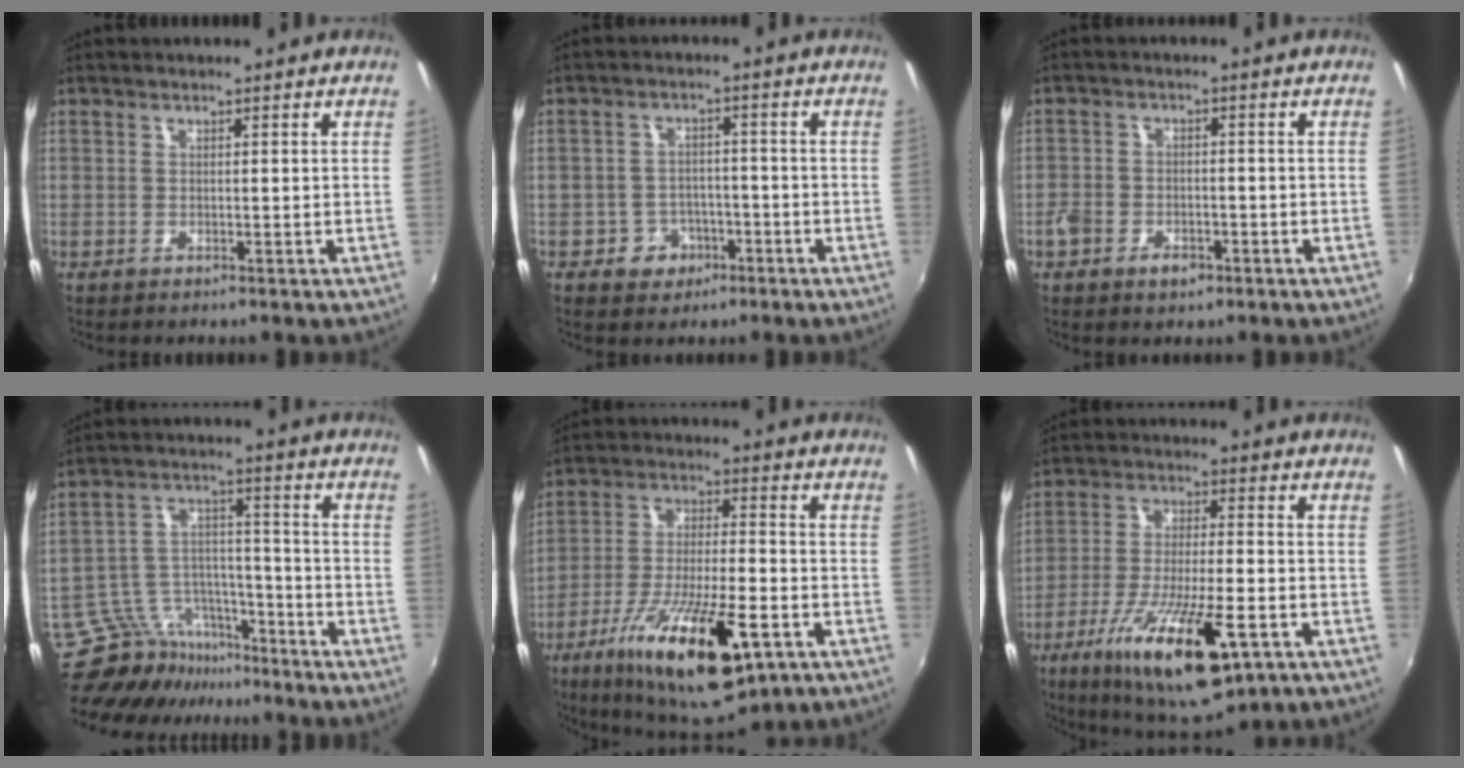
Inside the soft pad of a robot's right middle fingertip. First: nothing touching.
{"total": 5.6, "force": [-2.9, 4.6, 1.1], "torque": [-0.033, 0.017, -0.035]}
{"total": 5.4, "force": [-3.2, 3.4, 2.8], "torque": [-0.071, -0.001, -0.057]}
{"total": 12.9, "force": [-11.7, 5.1, 2.1], "torque": [-0.056, 0.032, -0.192]}
{"total": 21.2, "force": [-11.0, 6.2, 17.0], "torque": [-0.314, -0.046, -0.176]}
{"total": 19.6, "force": [-10.0, 5.3, 16.1], "torque": [-0.299, -0.050, -0.160]}